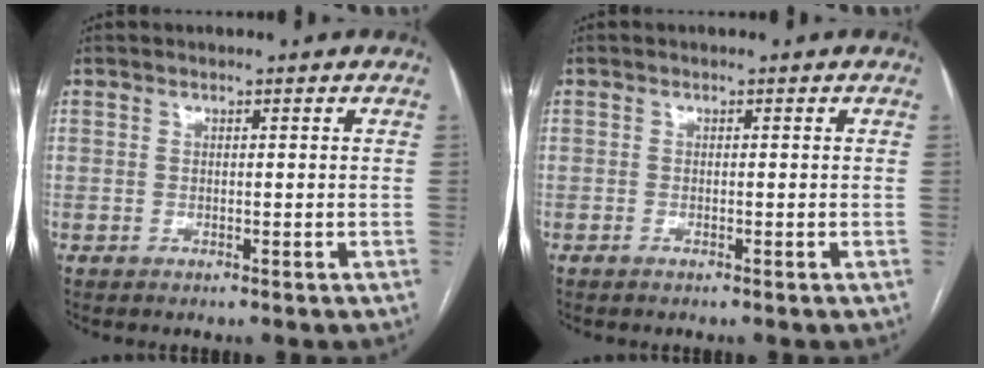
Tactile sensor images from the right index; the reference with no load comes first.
{"total": 0.5, "force": [-0.3, 0.2, 0.4], "torque": [-0.008, 0.000, -0.005]}